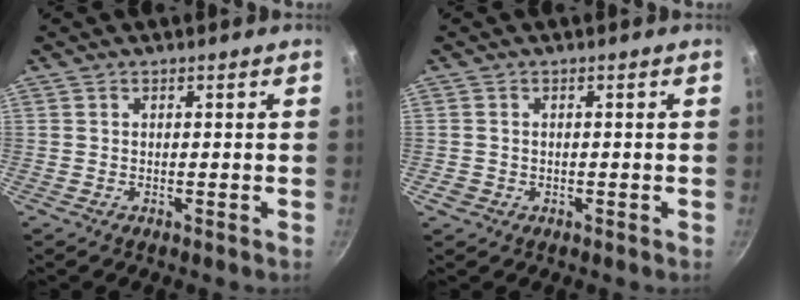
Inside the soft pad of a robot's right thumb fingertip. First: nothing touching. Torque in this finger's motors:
{"motor_torque": [0.28, 0.06, 0.06, -0.39, -0.02]}